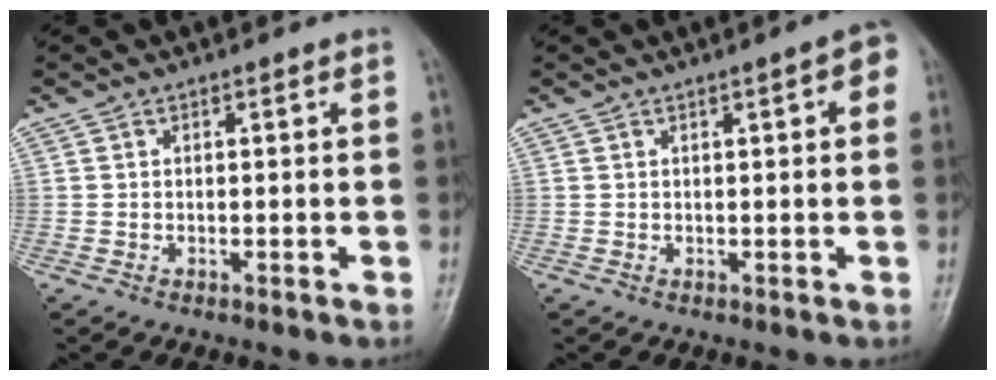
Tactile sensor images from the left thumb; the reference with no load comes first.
{"total": 3.8, "force": [1.2, 1.0, 3.4], "torque": [-0.038, 0.005, 0.011]}